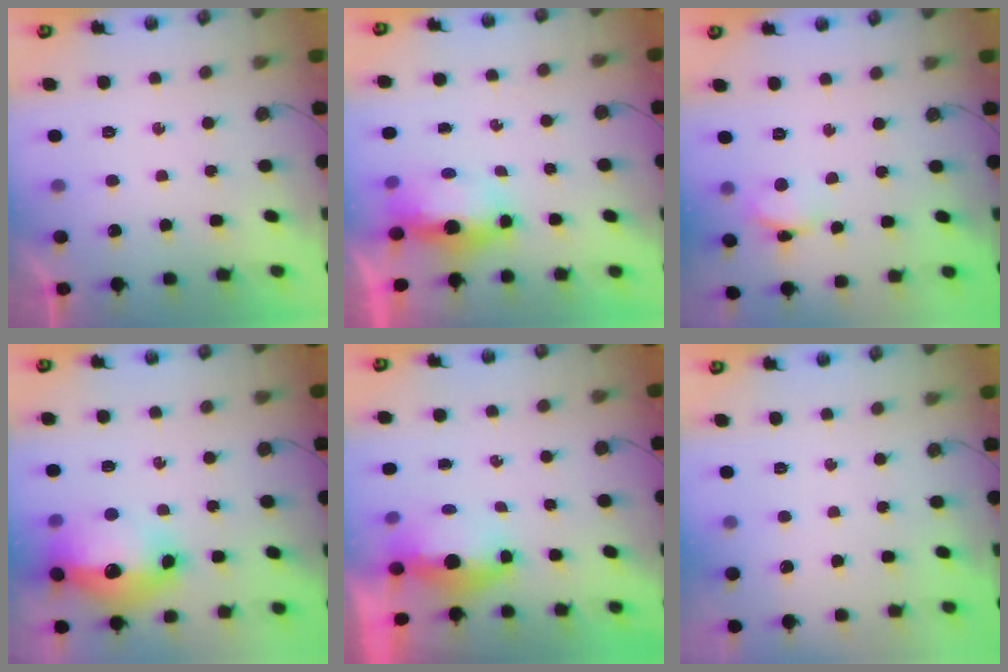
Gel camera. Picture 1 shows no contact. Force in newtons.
{"total": 8.1, "press": 6.8, "slide": 4.4}
{"total": 4.2, "press": 4.2, "slide": 0.4}
{"total": 18.2, "press": 18.1, "slide": 1.7}
{"total": 5.3, "press": 5.2, "slide": 1.2}
{"total": 0.0}